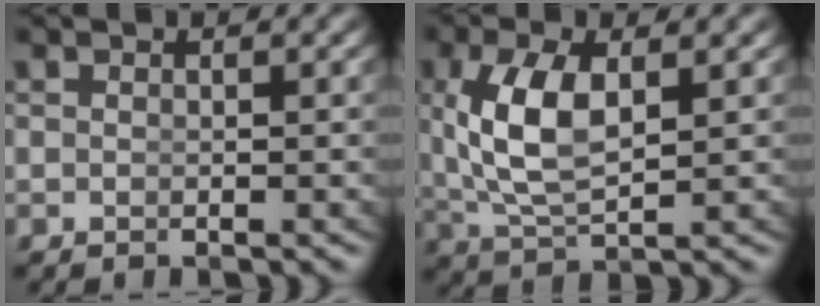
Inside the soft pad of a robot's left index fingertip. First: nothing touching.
{"total": 5.4, "force": [0.8, 2.4, 4.8], "torque": [-0.112, -0.017, 0.032]}